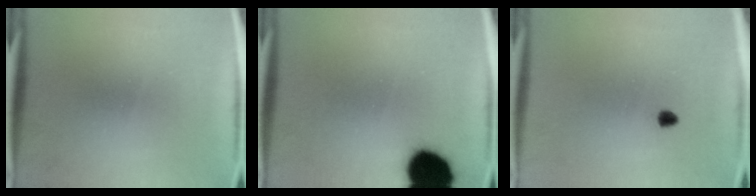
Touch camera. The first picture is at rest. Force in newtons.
{"total": 14.8}
{"total": 0.9}